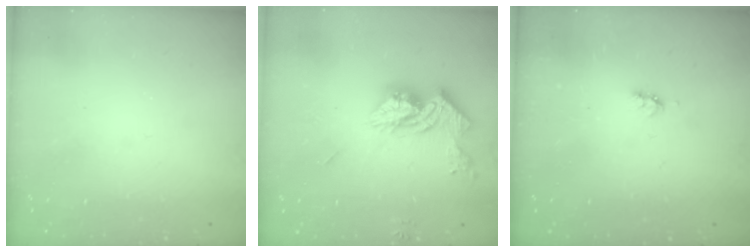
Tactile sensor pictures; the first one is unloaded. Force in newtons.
{"total": 13.6, "press": 13.6, "slide": 1.3}
{"total": 2.8, "press": 2.8, "slide": 0.4}